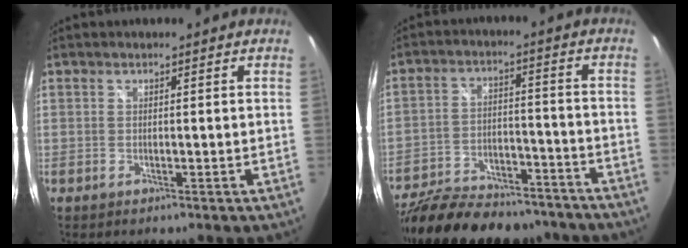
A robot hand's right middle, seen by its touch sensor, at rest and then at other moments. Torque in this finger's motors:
{"motor_torque": [1.05, -1.09, 0.26, 0.10]}